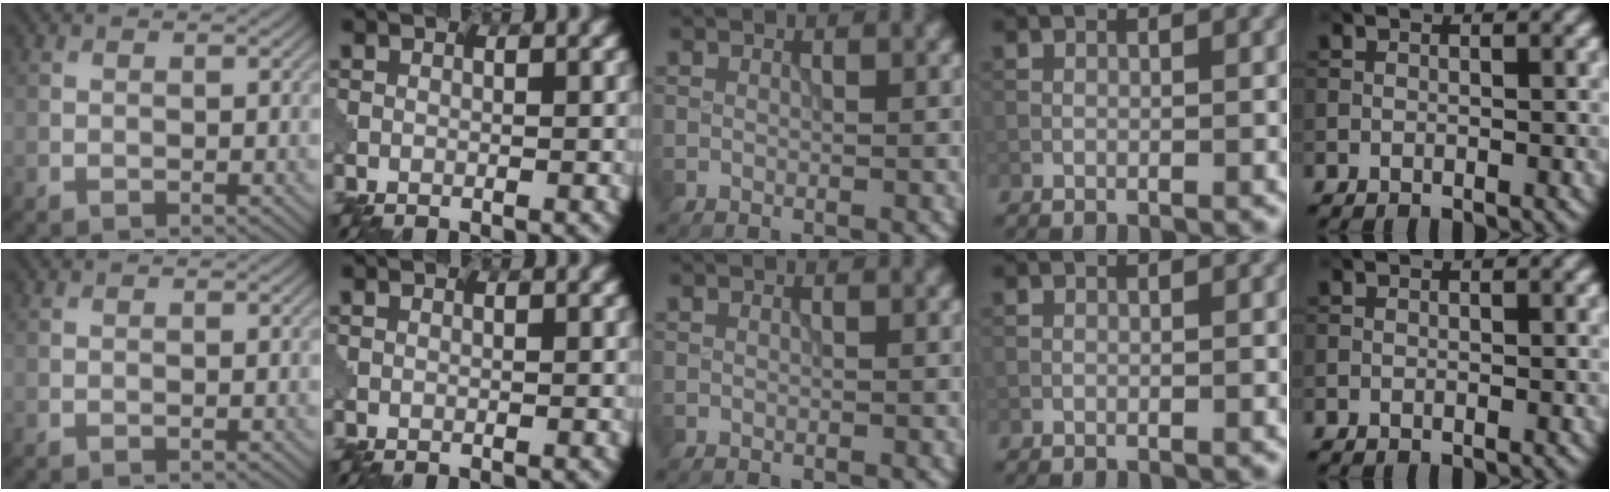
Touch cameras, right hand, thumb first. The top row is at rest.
{}